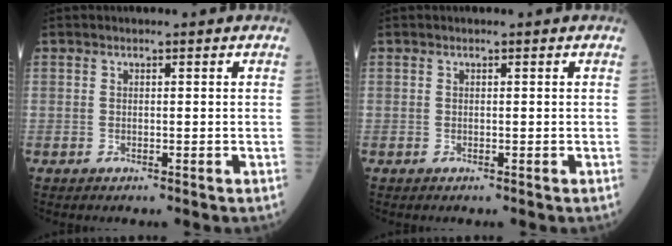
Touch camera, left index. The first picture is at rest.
{"total": 0.0}